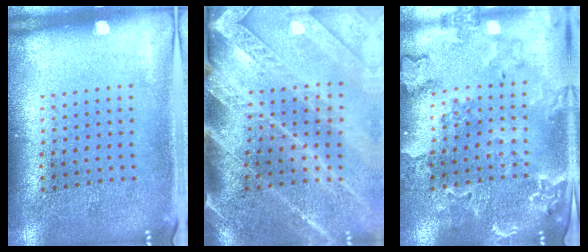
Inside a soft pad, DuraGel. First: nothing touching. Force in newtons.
{"total": 3.8, "press": 3.2, "slide": 2.1}
{"total": 1.4, "press": 1.4, "slide": 0.3}